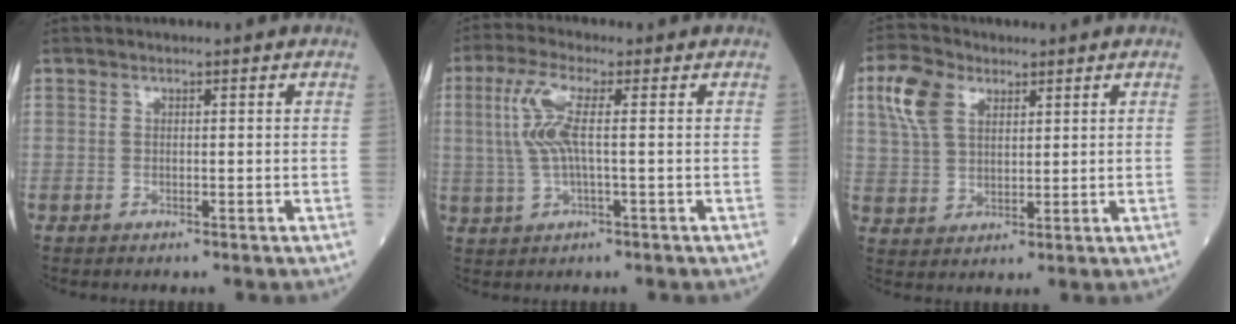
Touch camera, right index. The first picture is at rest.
{"total": 6.7, "force": [1.0, 1.3, 6.5], "torque": [-0.155, 0.014, 0.019]}
{"total": 7.6, "force": [3.5, 4.6, 4.9], "torque": [-0.118, 0.020, 0.073]}